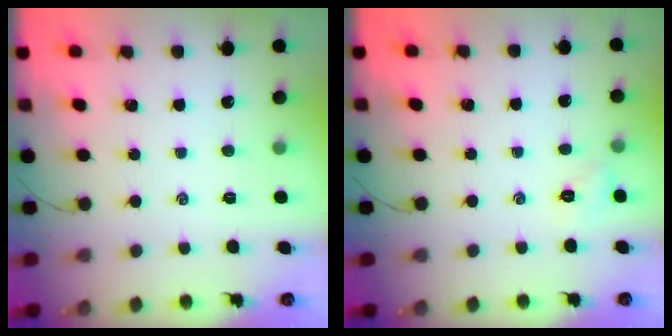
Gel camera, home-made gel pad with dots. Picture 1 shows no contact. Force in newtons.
{"total": 2.6, "press": 2.6, "slide": 0.6}